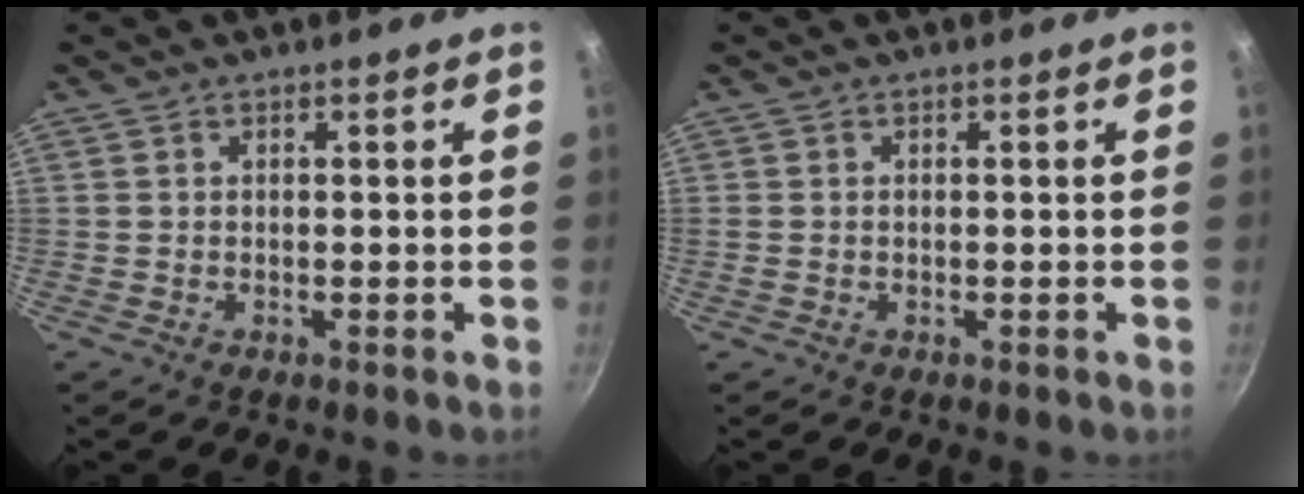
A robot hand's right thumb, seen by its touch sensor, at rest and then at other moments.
{"total": 0.7, "force": [-0.1, 0.7, 0.3], "torque": [-0.007, 0.001, -0.001]}